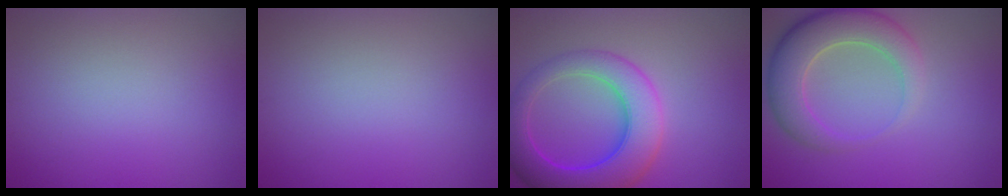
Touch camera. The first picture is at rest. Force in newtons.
{"total": 0.0}
{"total": 8.4, "press": 8.4, "slide": 0.4}
{"total": 6.5, "press": 6.5, "slide": 0.6}